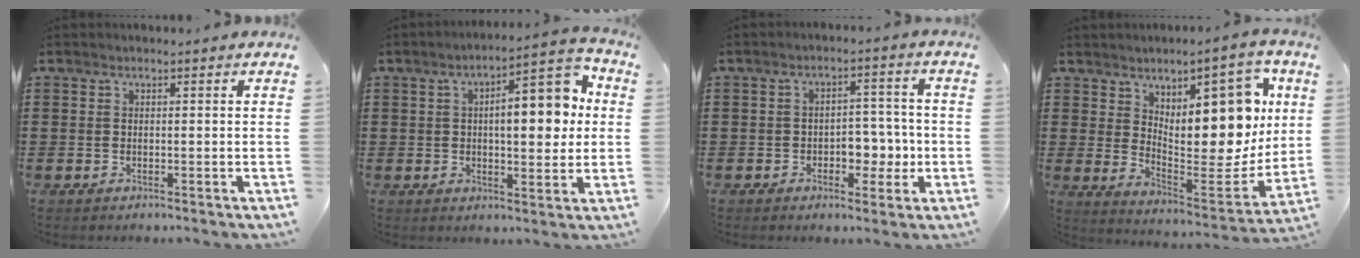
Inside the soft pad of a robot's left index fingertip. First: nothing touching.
{"total": 9.5, "force": [1.7, 3.8, 8.6], "torque": [-0.118, -0.010, 0.014]}
{"total": 5.1, "force": [-1.6, 3.6, 3.3], "torque": [-0.040, 0.000, -0.037]}
{"total": 13.9, "force": [6.0, 6.1, 11.0], "torque": [-0.153, -0.044, 0.102]}